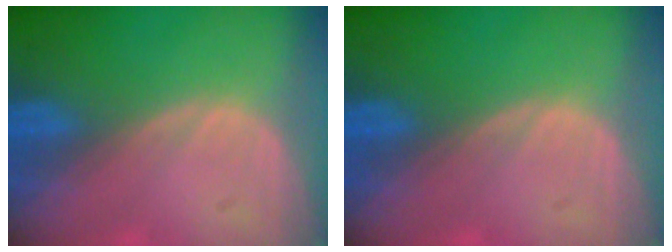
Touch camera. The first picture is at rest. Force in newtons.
{"total": 0.0}